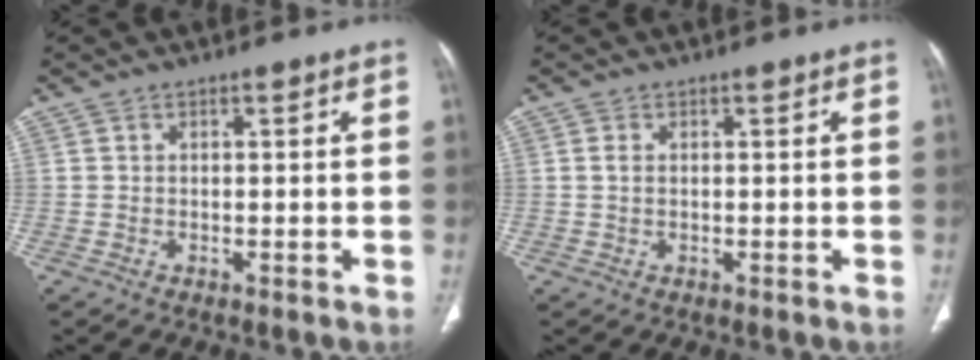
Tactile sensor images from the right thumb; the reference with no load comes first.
{"total": 1.3, "force": [0.2, 0.8, 1.0], "torque": [-0.026, 0.000, 0.004]}